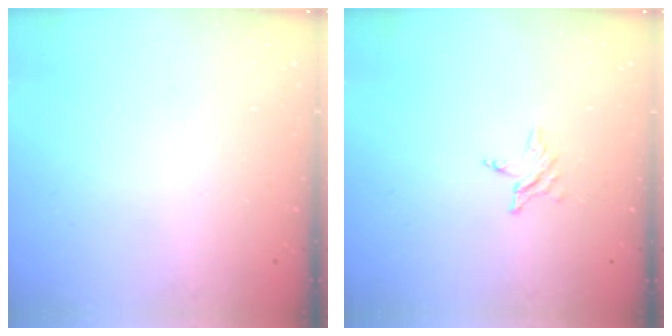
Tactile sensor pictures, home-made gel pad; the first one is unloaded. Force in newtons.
{"total": 2.8, "press": 2.7, "slide": 0.4}